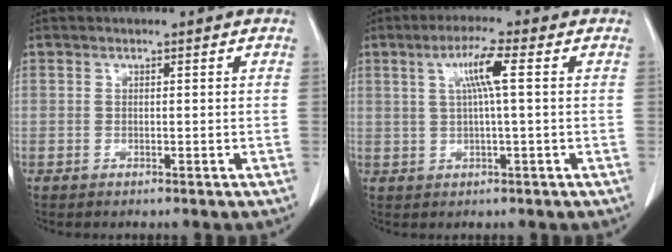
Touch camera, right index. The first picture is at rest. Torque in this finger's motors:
{"motor_torque": [0.74, 0.05, 0.12, 0.10]}